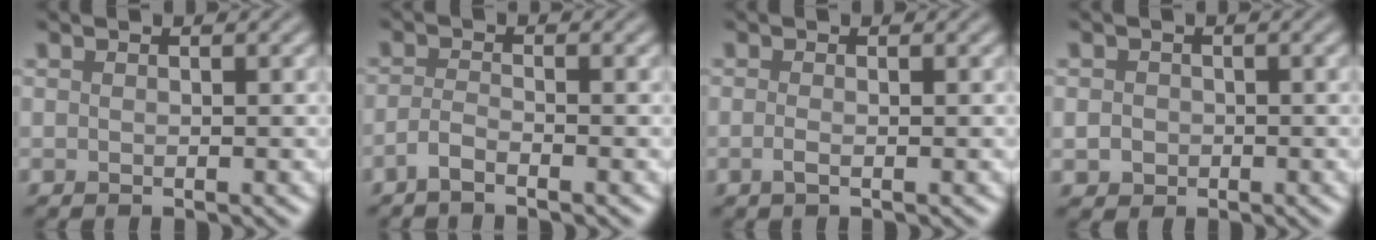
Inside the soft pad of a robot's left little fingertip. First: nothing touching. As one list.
[{"total": 1.4, "force": [-1.0, 0.3, 0.9], "torque": [-0.022, 0.002, -0.029]}, {"total": 0.9, "force": [-0.3, 0.3, 0.8], "torque": [-0.018, -0.001, -0.009]}, {"total": 1.4, "force": [-0.3, 1.3, 0.4], "torque": [-0.001, -0.002, -0.009]}]